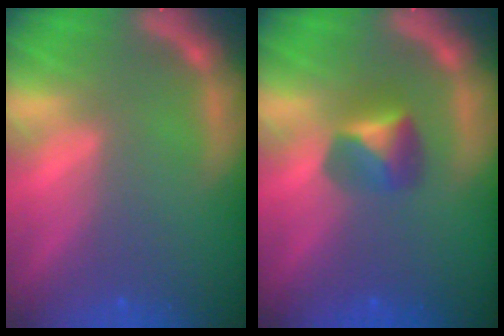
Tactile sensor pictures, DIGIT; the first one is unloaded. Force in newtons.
{"total": 2.9}